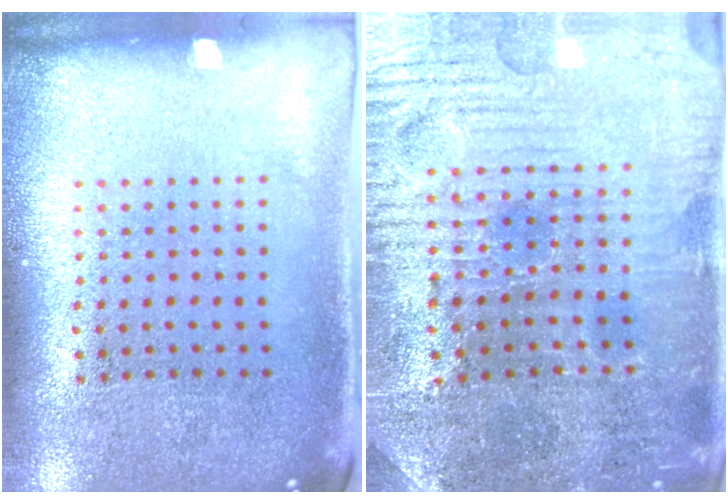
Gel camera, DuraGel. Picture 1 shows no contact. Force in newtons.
{"total": 3.6, "press": 3.6, "slide": 0.5}